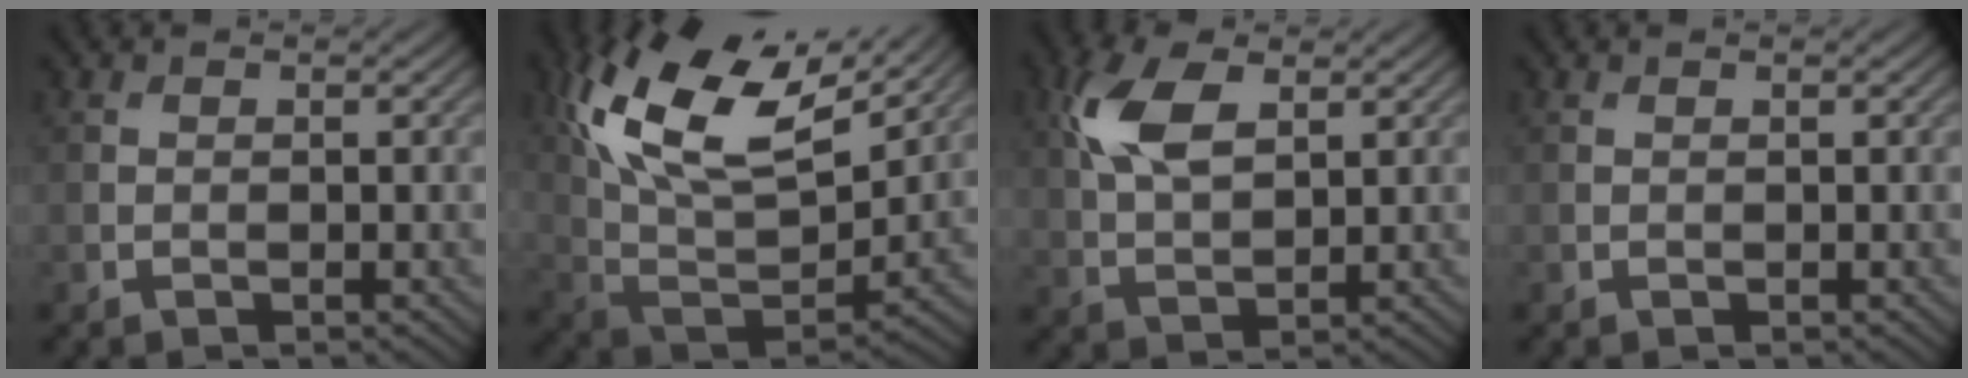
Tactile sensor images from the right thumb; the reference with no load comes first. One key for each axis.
{"total": 16.4, "fx": 8.8, "fy": 7.7, "fz": 11.6, "tx": -0.261, "ty": 0.021, "tz": 0.159}
{"total": 7.3, "fx": 2.8, "fy": 3.7, "fz": 5.7, "tx": -0.135, "ty": 0.010, "tz": 0.053}
{"total": 0.0}